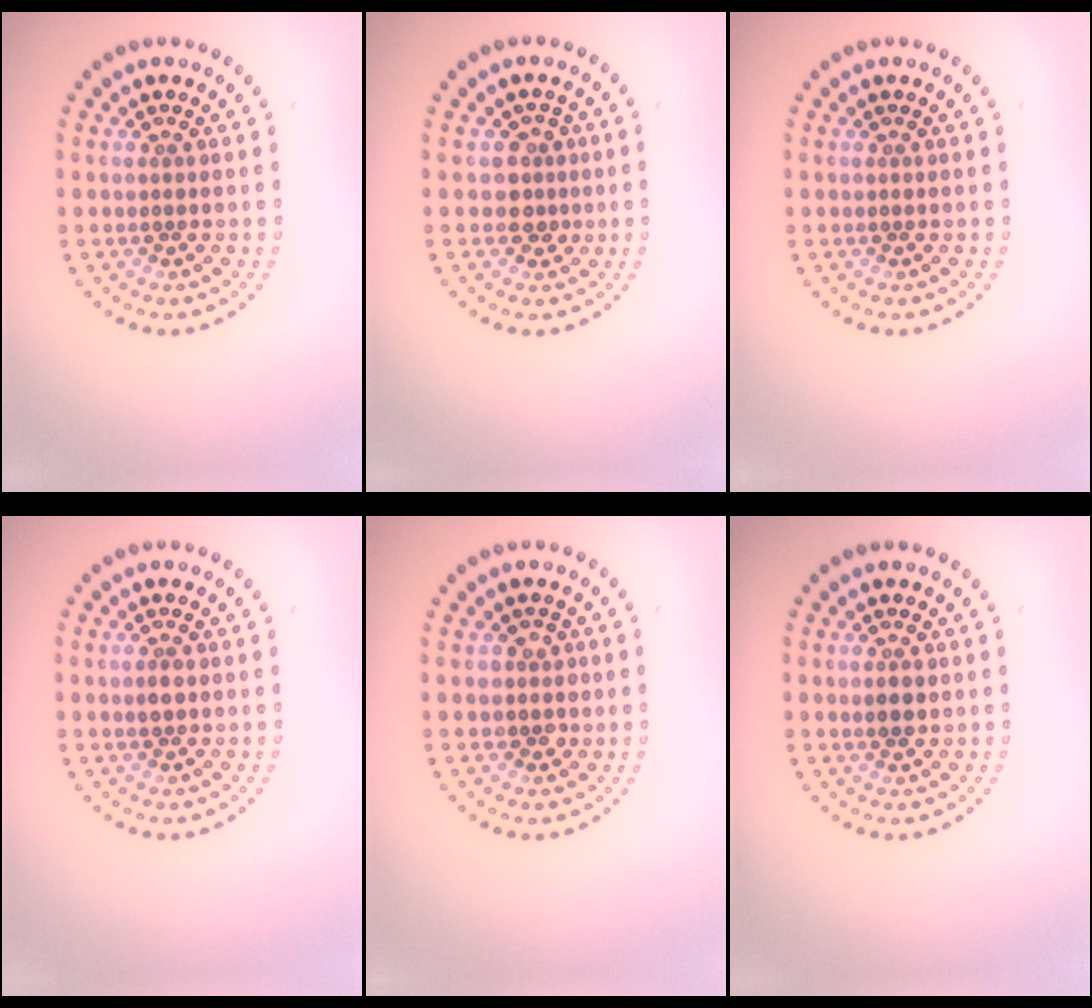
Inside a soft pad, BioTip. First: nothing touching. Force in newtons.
{"total": 2.1, "press": 1.7, "slide": 1.2}
{"total": 0.0}
{"total": 1.1, "press": 1.1, "slide": 0.1}
{"total": 1.6, "press": 1.4, "slide": 0.8}
{"total": 1.3, "press": 1.3, "slide": 0.3}